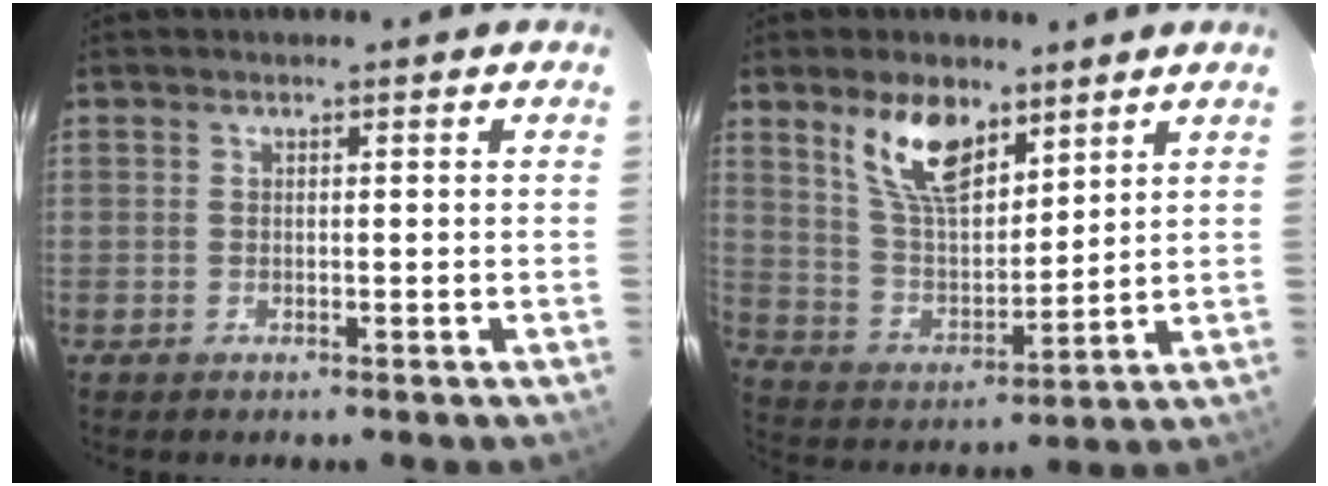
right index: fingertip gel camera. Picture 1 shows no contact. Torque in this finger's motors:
{"motor_torque": [1.17, 0.97, 0.46, 0.10]}